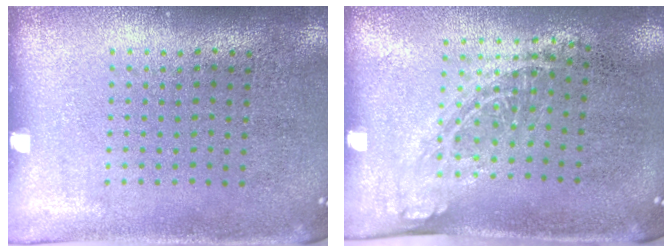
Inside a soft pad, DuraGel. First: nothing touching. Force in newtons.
{"total": 1.3, "press": 1.0, "slide": 0.9}